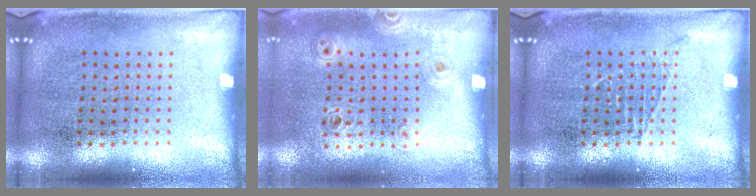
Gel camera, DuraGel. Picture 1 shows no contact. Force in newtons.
{"total": 0.9, "press": 0.8, "slide": 0.3}
{"total": 0.6, "press": 0.6, "slide": 0.1}